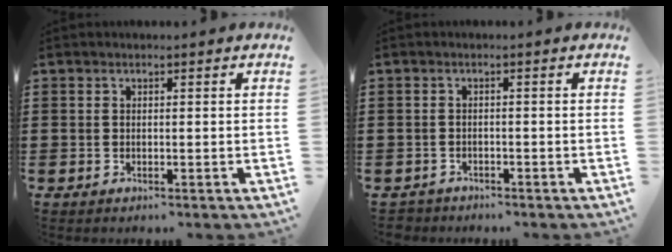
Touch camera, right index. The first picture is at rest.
{"total": 1.1, "force": [-1.0, 0.3, -0.2], "torque": [-0.002, 0.004, -0.024]}